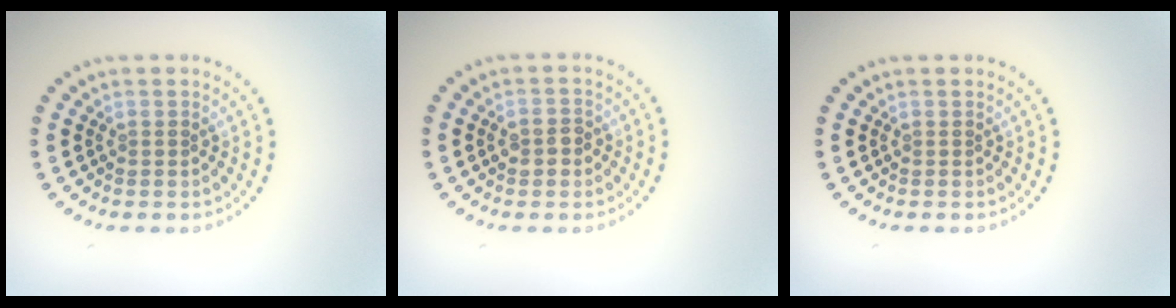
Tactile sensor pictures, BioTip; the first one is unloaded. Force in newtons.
{"total": 1.7, "press": 1.7, "slide": 0.1}
{"total": 0.0}